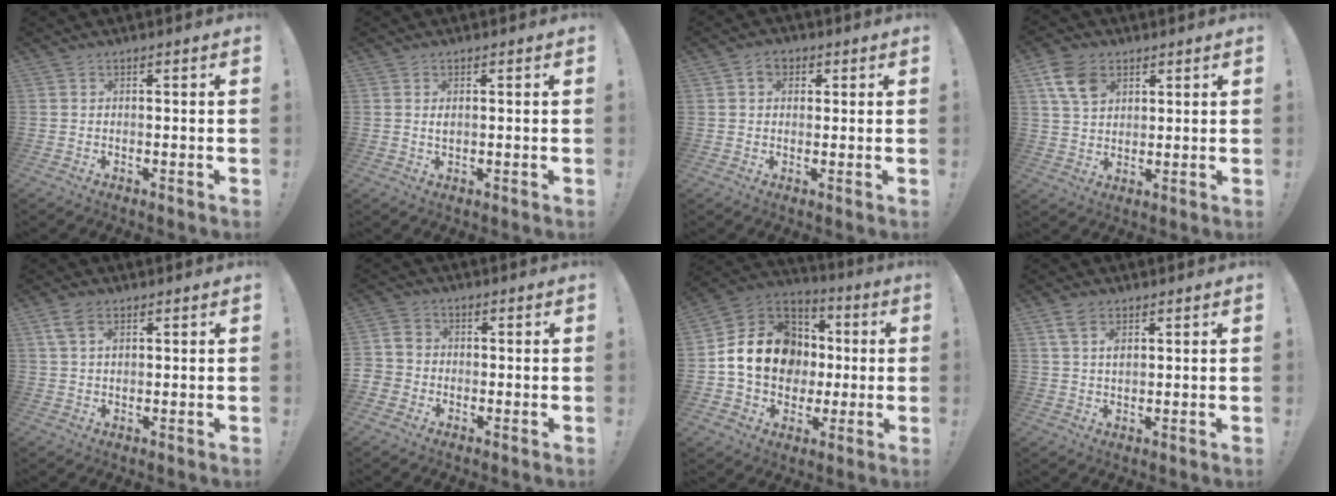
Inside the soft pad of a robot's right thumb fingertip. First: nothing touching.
{"total": 1.1, "force": [0.4, 0.5, 0.8], "torque": [-0.013, 0.000, 0.006]}
{"total": 4.5, "force": [1.7, 3.5, 2.3], "torque": [-0.032, 0.001, 0.030]}
{"total": 10.4, "force": [4.9, 7.2, 5.7], "torque": [-0.113, -0.004, 0.097]}
{"total": 4.1, "force": [1.8, 2.6, 2.7], "torque": [-0.042, -0.004, 0.033]}
{"total": 4.5, "force": [-1.4, 4.0, 1.3], "torque": [-0.032, 0.016, -0.025]}
{"total": 18.2, "force": [1.1, 14.8, 10.5], "torque": [-0.166, 0.018, 0.040]}
{"total": 4.2, "force": [2.2, 2.5, 2.4], "torque": [-0.032, -0.011, 0.038]}